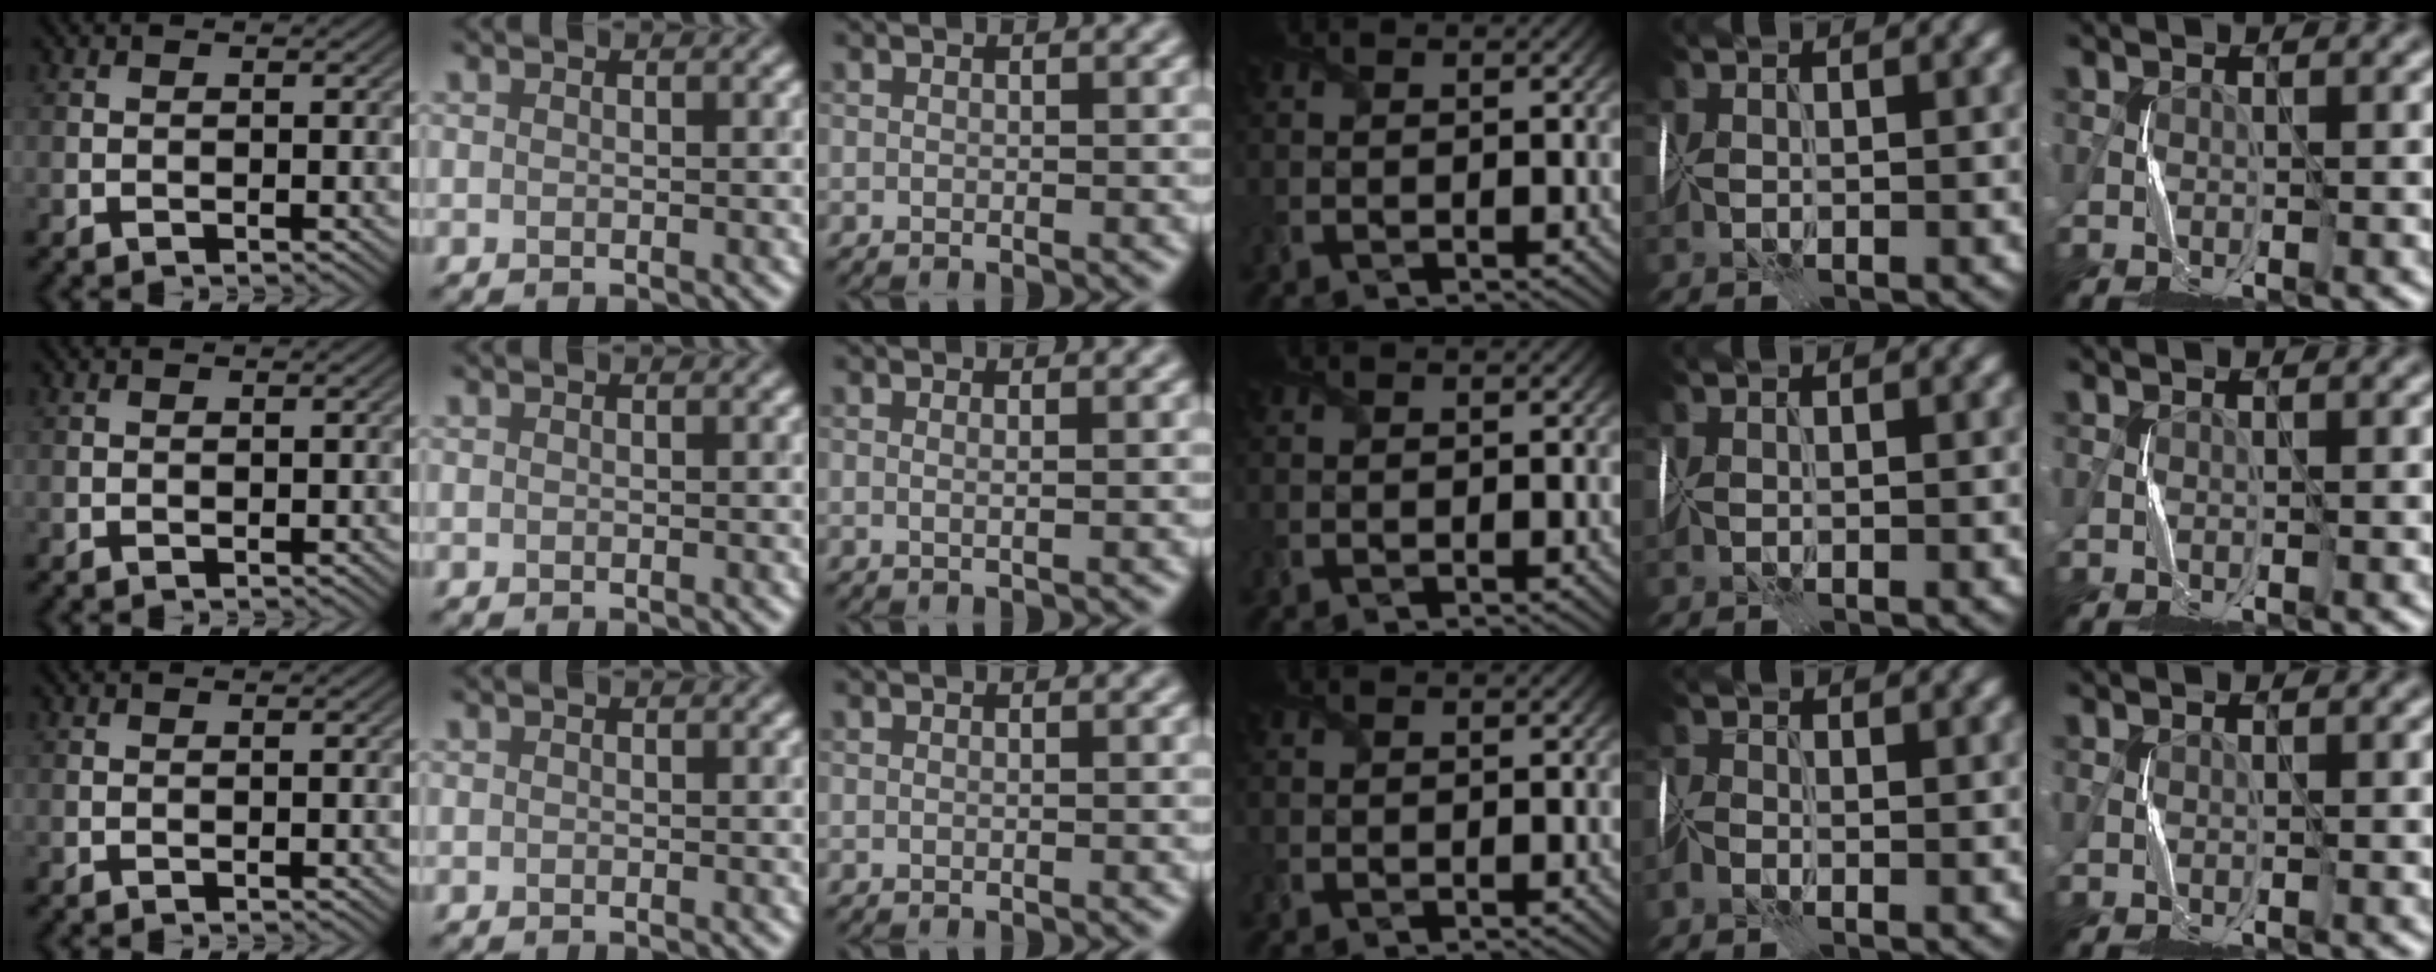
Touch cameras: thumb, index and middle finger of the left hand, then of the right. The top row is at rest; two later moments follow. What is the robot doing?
{"motion": "wrap", "object": "cellophane"}